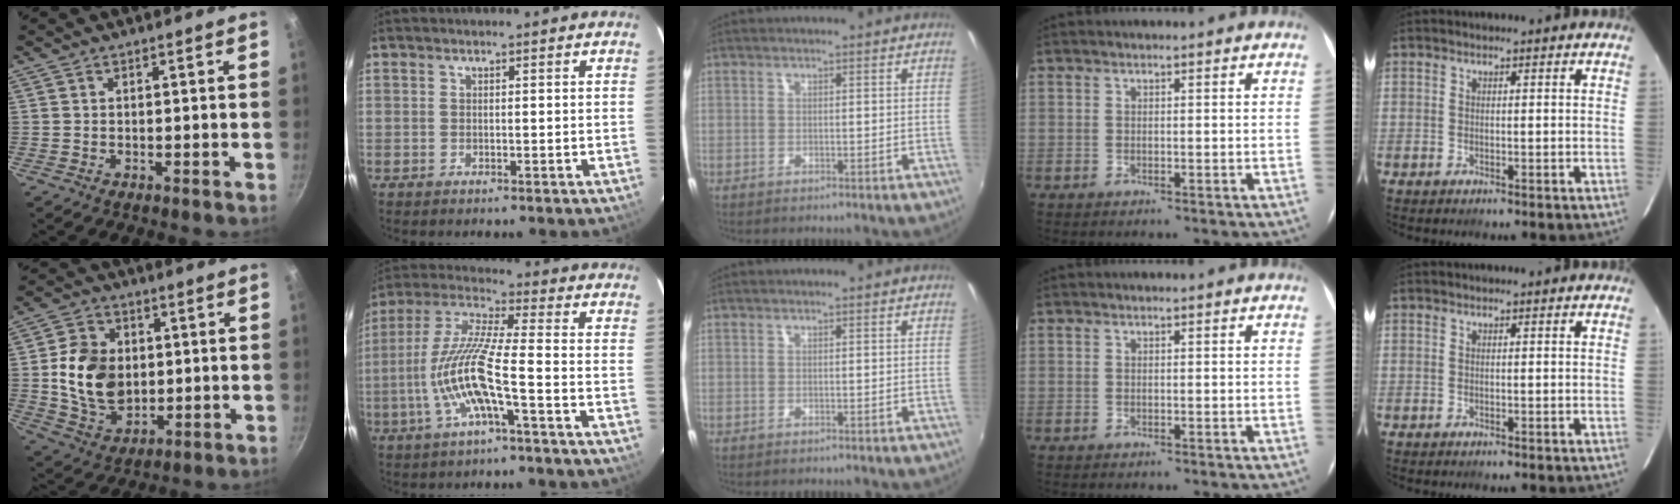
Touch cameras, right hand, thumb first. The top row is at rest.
{"thumb": {"total": 13.7, "force": [0.8, 10.3, 9.1], "torque": [-0.142, -0.002, 0.022]}, "index": {"total": 12.3, "force": [-4.2, 0.9, 11.5], "torque": [-0.241, -0.001, -0.082]}}